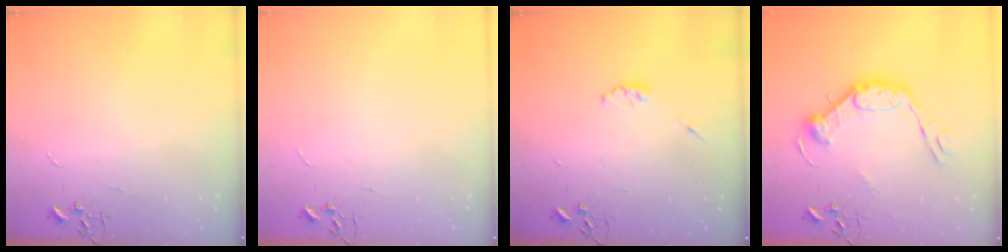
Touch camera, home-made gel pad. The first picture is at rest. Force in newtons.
{"total": 0.0}
{"total": 3.3, "press": 3.3, "slide": 0.6}
{"total": 15.0, "press": 14.9, "slide": 0.6}